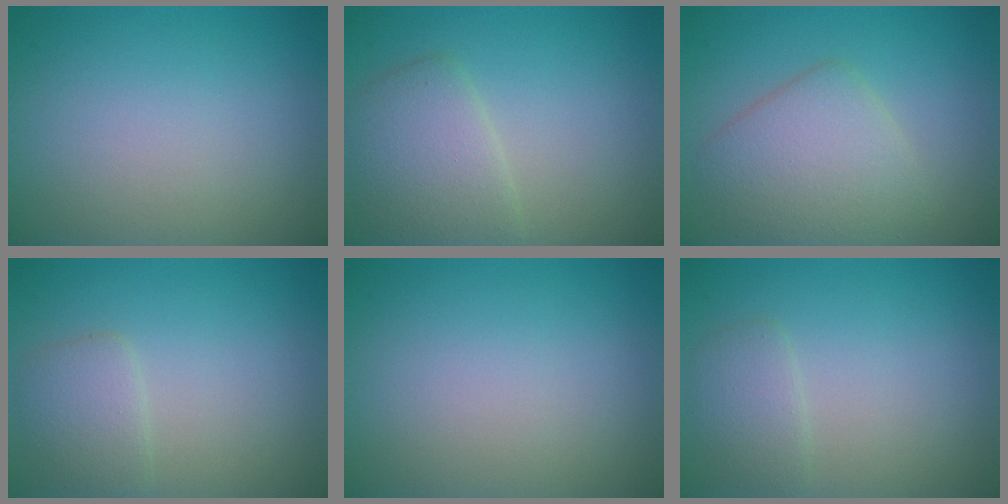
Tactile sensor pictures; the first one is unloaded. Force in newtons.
{"total": 4.0, "press": 3.9, "slide": 0.3}
{"total": 4.8, "press": 4.8, "slide": 0.1}
{"total": 2.2, "press": 2.2, "slide": 0.1}
{"total": 0.0}
{"total": 1.8, "press": 1.8, "slide": 0.2}